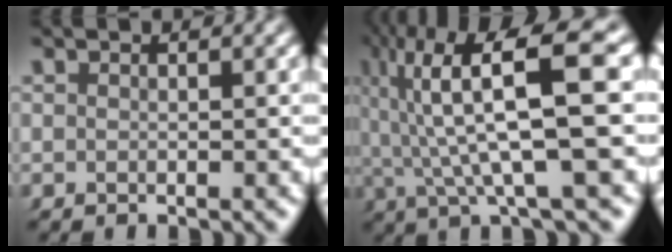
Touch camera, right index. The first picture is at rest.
{"total": 10.3, "force": [2.2, 3.8, 9.3], "torque": [-0.155, 0.004, 0.037]}